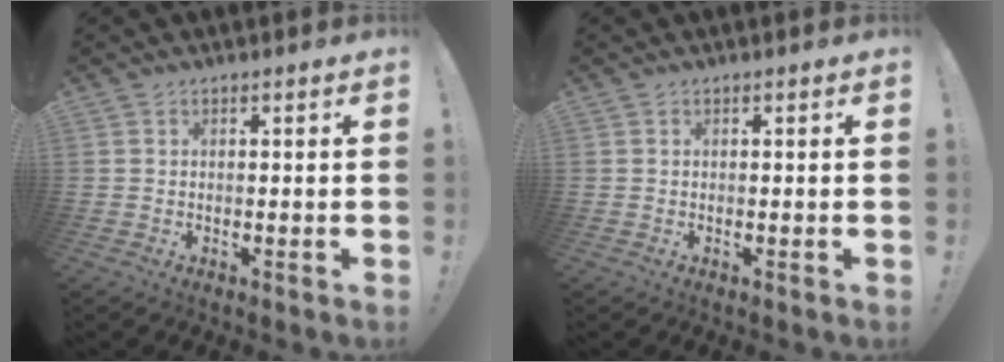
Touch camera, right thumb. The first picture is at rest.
{"total": 0.0}